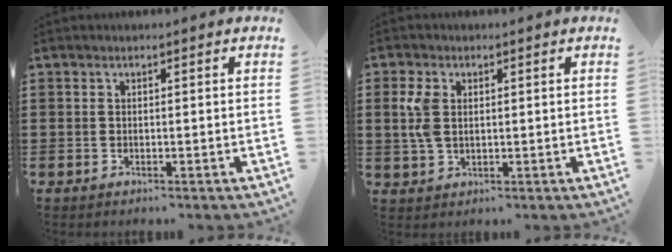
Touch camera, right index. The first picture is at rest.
{"total": 4.2, "force": [1.0, 2.7, 3.0], "torque": [-0.081, 0.005, 0.012]}